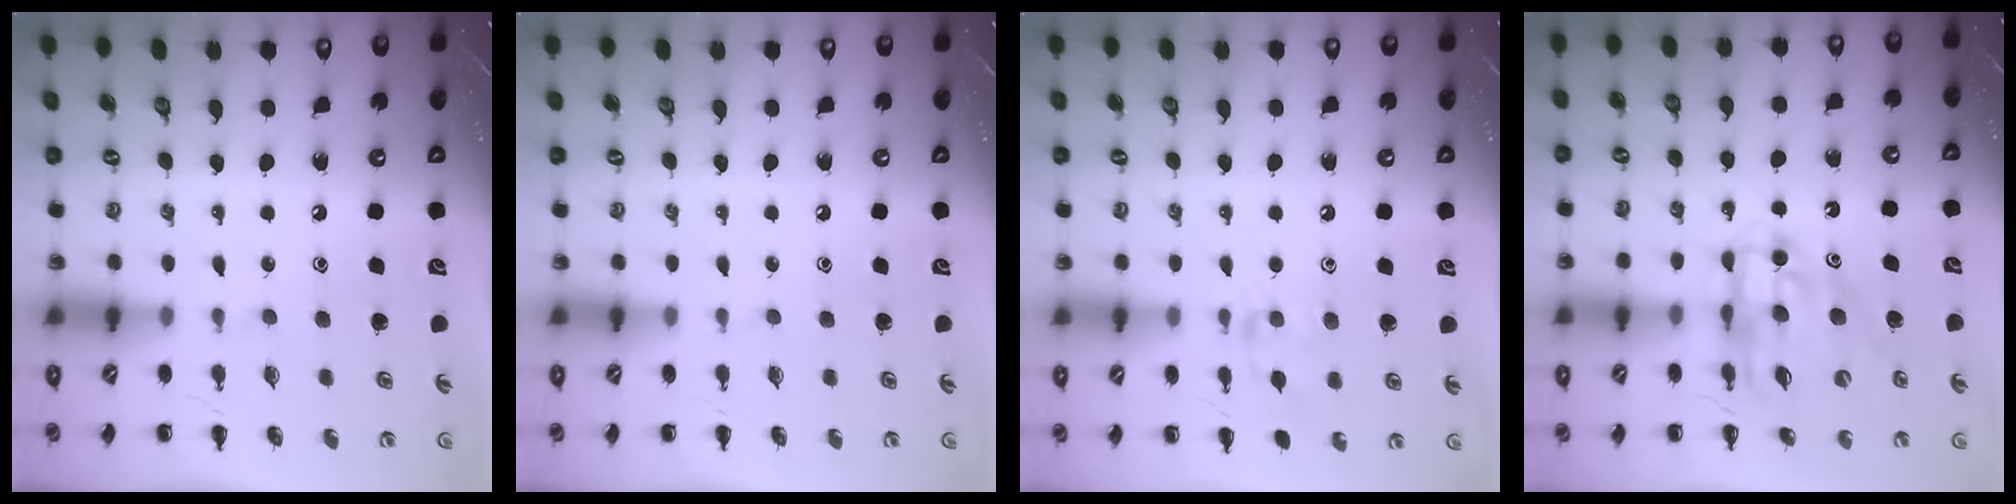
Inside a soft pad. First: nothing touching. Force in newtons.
{"total": 0.0}
{"total": 8.6, "press": 8.6, "slide": 1.0}
{"total": 12.3, "press": 11.7, "slide": 3.6}